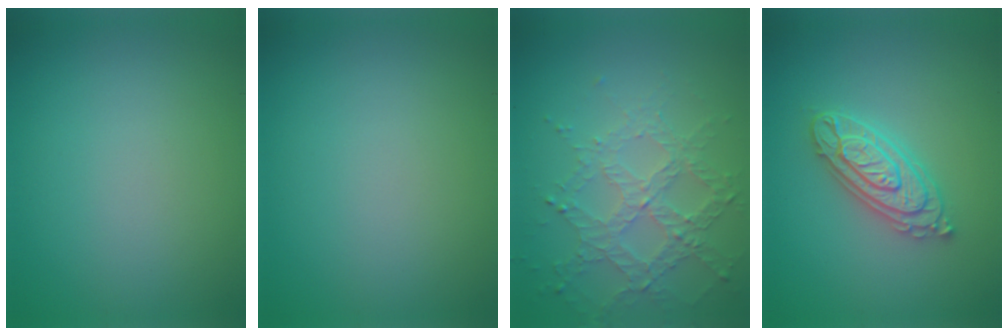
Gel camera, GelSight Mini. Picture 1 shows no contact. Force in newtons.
{"total": 0.0}
{"total": 4.5, "press": 3.3, "slide": 3.1}
{"total": 4.1, "press": 4.1, "slide": 0.7}